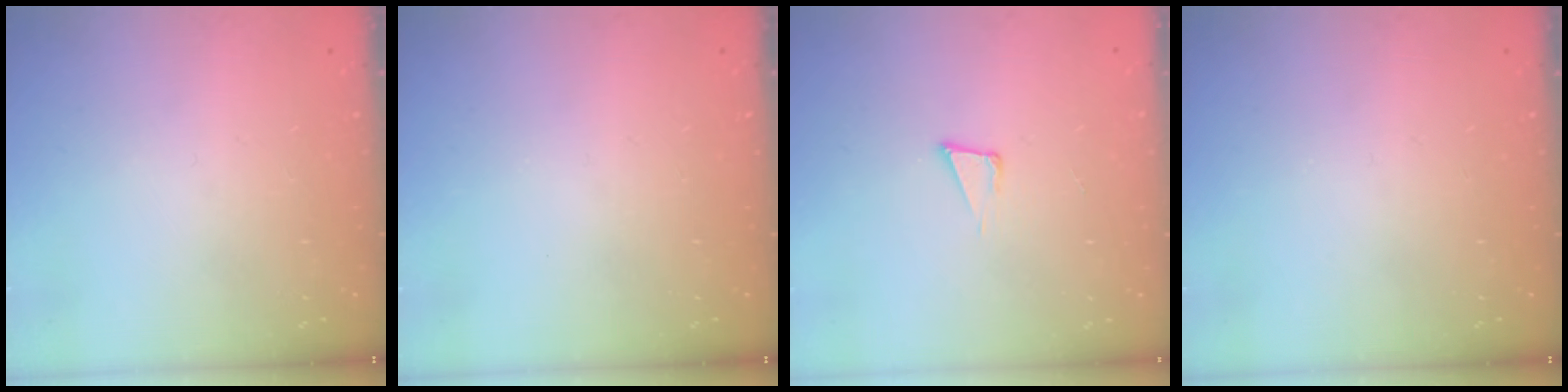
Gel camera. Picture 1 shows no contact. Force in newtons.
{"total": 0.0}
{"total": 4.0, "press": 2.6, "slide": 3.0}
{"total": 0.0}